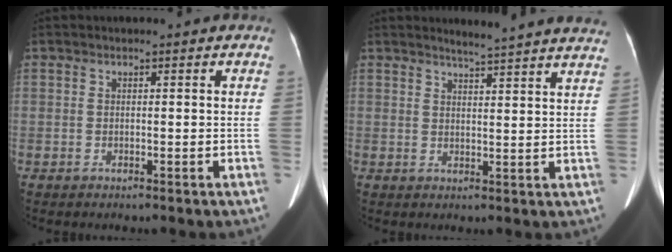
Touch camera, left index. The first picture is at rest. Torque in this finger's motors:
{"motor_torque": [0.18, -0.51, 0.01, 0.04]}